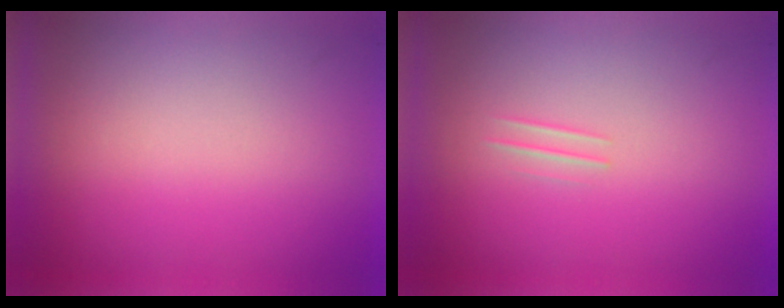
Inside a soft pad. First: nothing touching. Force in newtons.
{"total": 1.1}